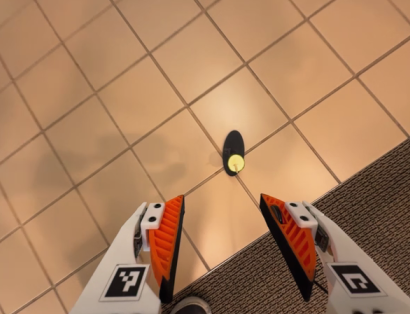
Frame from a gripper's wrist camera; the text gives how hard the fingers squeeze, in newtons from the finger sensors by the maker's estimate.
{"total": 0.0}